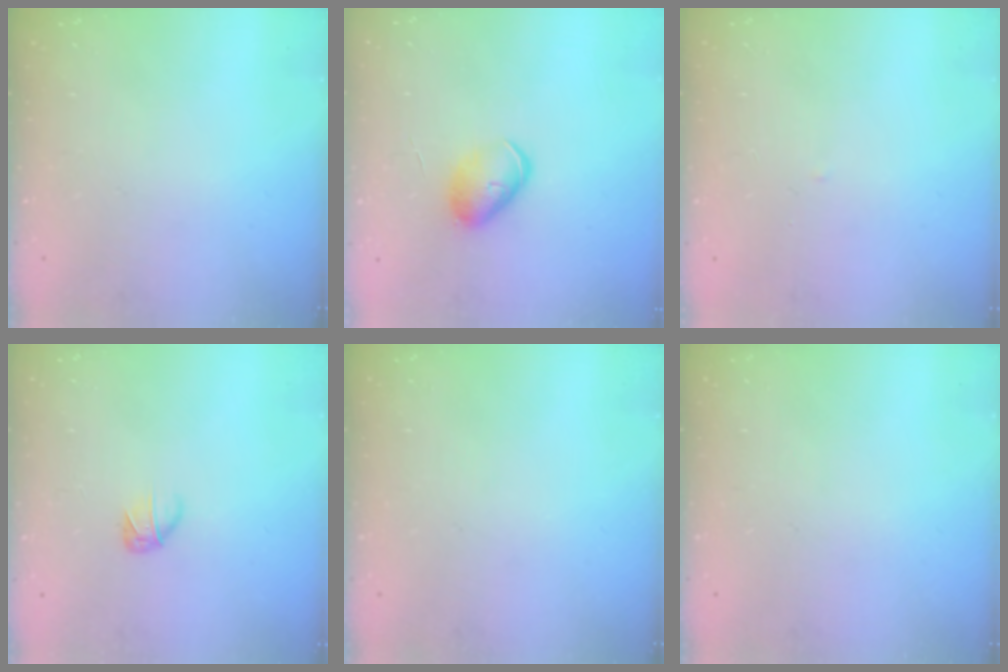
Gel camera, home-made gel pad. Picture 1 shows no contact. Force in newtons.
{"total": 7.6, "press": 7.6, "slide": 0.6}
{"total": 1.6, "press": 1.6, "slide": 0.3}
{"total": 3.3, "press": 3.2, "slide": 0.7}
{"total": 0.0}
{"total": 0.0}